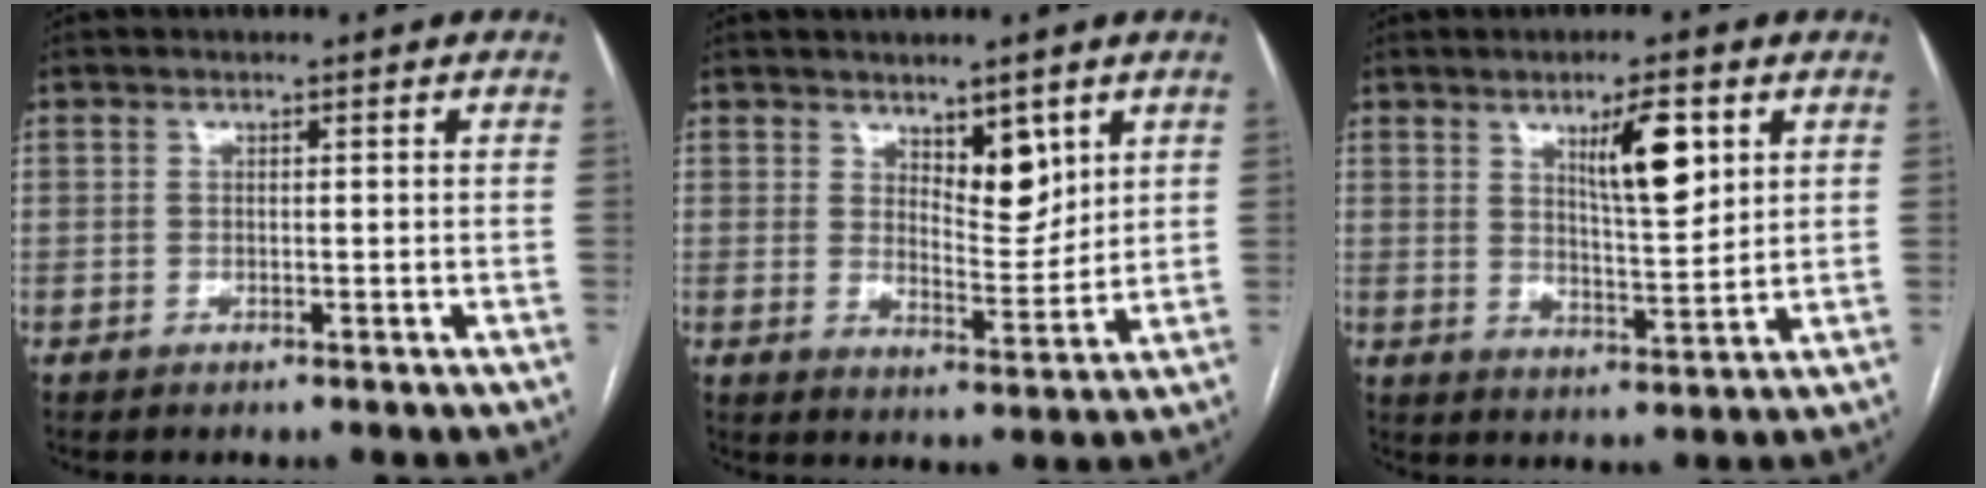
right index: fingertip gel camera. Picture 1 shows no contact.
{"total": 6.0, "force": [3.5, 2.5, 4.3], "torque": [-0.066, -0.011, 0.060]}
{"total": 8.2, "force": [3.6, 1.4, 7.2], "torque": [-0.121, -0.006, 0.063]}